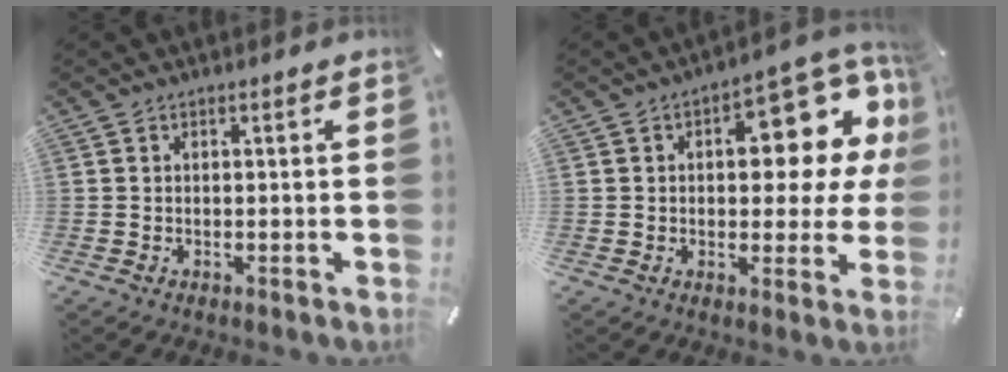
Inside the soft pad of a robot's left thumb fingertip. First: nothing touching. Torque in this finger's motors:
{"motor_torque": [1.88, 1.84, 0.63, -0.57, 0.24]}